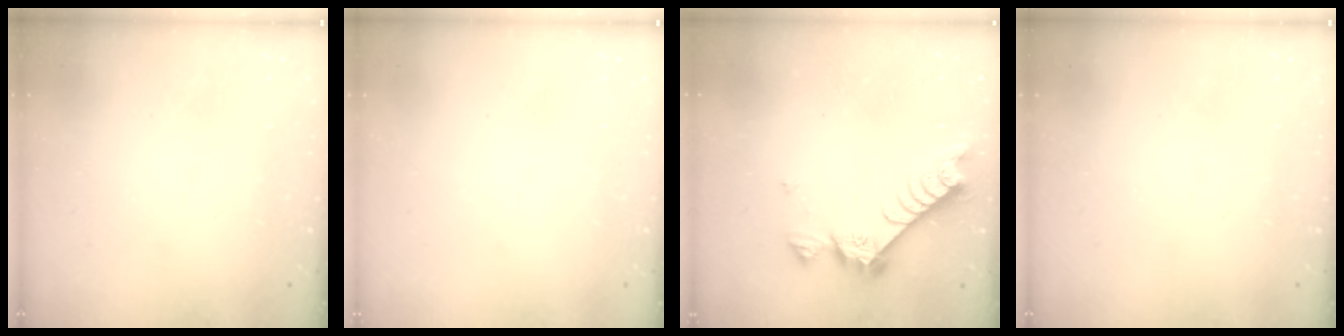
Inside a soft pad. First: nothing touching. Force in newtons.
{"total": 0.0}
{"total": 8.8, "press": 8.8, "slide": 0.8}
{"total": 0.0}